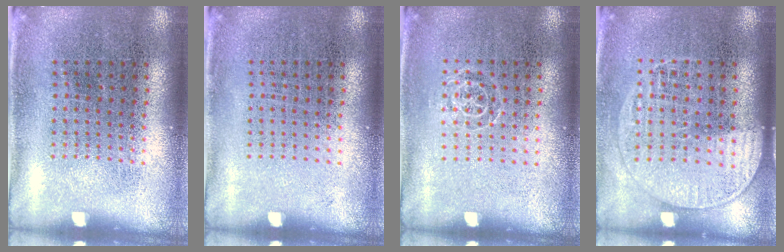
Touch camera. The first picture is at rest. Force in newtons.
{"total": 0.0}
{"total": 0.7, "press": 0.5, "slide": 0.5}
{"total": 1.3, "press": 1.2, "slide": 0.5}